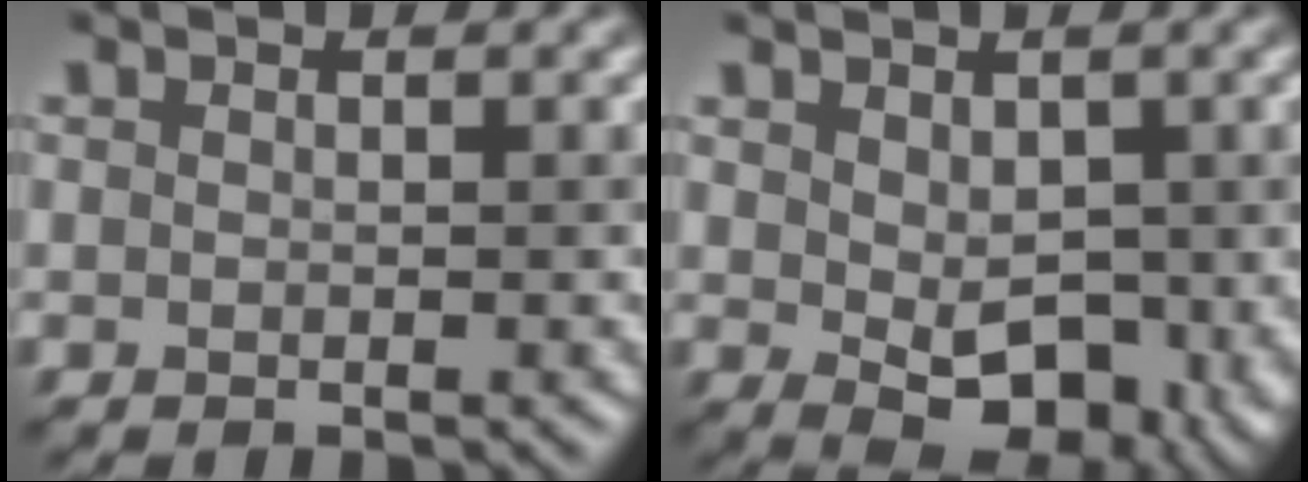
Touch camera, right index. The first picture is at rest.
{"total": 6.4, "force": [-0.1, 4.0, 5.0], "torque": [-0.079, -0.019, 0.012]}